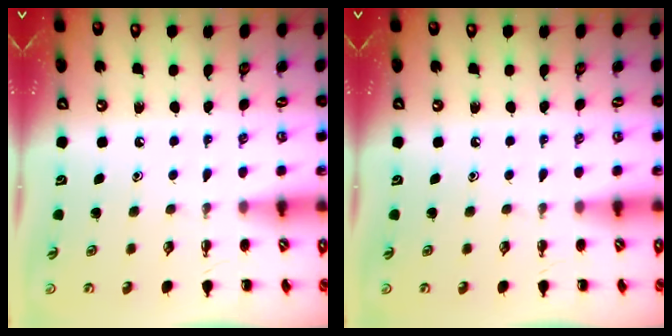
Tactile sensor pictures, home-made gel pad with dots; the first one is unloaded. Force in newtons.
{"total": 0.0}